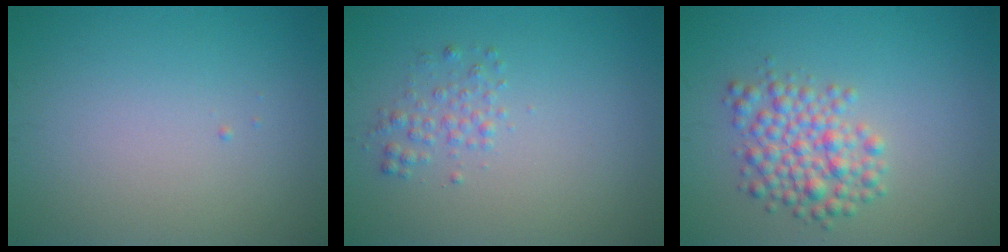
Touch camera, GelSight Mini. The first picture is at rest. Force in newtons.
{"total": 1.5, "press": 1.5, "slide": 0.1}
{"total": 4.0, "press": 4.0, "slide": 0.1}